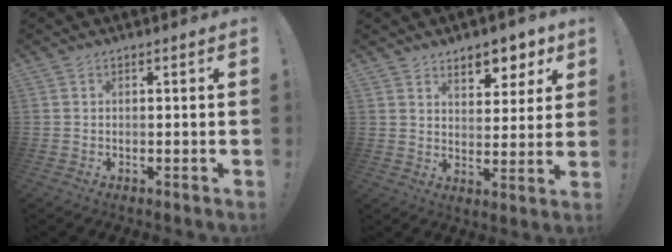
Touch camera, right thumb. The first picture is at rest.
{"total": 7.9, "force": [5.9, 4.4, 2.8], "torque": [-0.014, -0.054, 0.107]}